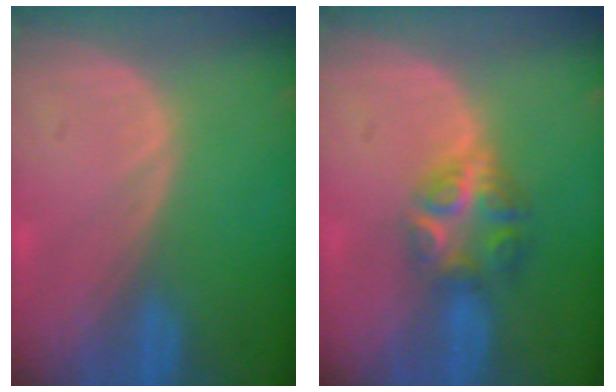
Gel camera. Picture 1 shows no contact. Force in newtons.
{"total": 6.1, "press": 5.4, "slide": 2.8}